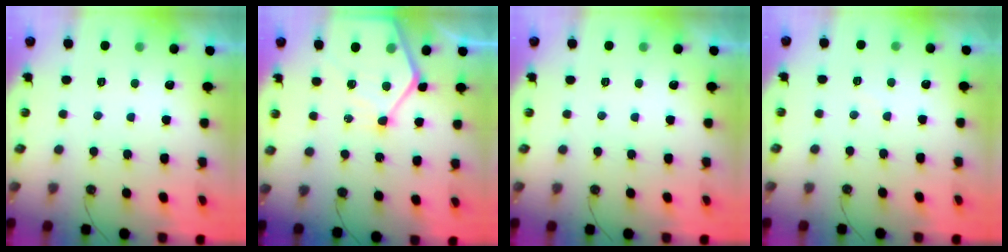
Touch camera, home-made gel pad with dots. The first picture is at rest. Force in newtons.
{"total": 13.7, "press": 13.6, "slide": 1.5}
{"total": 0.0}
{"total": 2.7, "press": 2.6, "slide": 0.4}